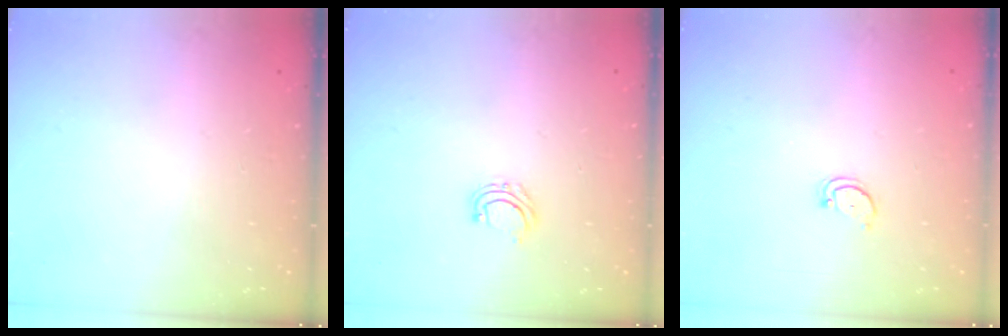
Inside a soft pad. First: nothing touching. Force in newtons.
{"total": 4.1, "press": 4.0, "slide": 0.6}
{"total": 2.5, "press": 2.4, "slide": 0.5}